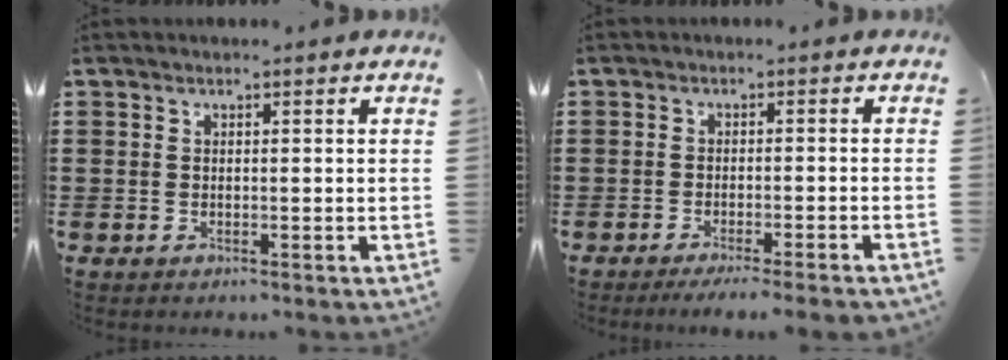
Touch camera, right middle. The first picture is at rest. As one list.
[{"total": 2.3, "force": [-1.9, -0.3, 1.1], "torque": [-0.018, 0.002, -0.038]}]